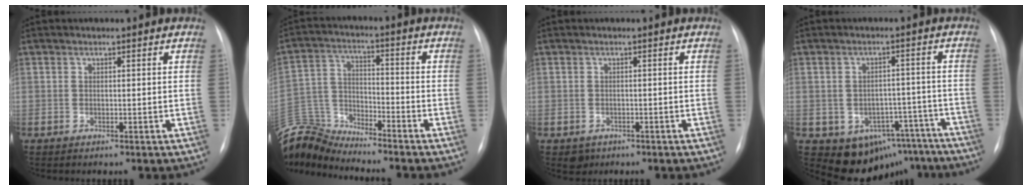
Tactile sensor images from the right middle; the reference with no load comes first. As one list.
[{"total": 11.7, "force": [-11.6, 0.3, 1.0], "torque": [-0.031, 0.023, -0.232]}, {"total": 1.9, "force": [-1.1, 1.6, 0.4], "torque": [-0.003, 0.003, -0.011]}, {"total": 11.7, "force": [-7.5, 8.1, 4.0], "torque": [-0.037, 0.039, -0.092]}]